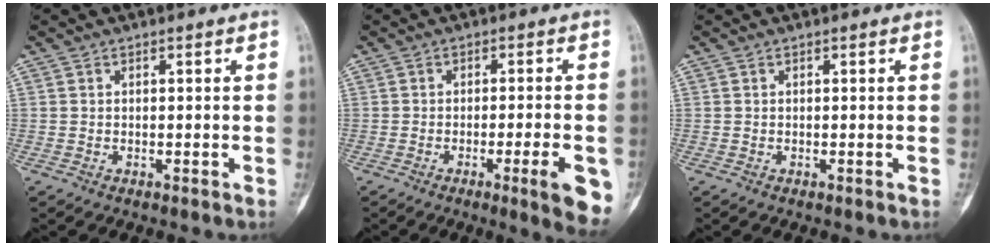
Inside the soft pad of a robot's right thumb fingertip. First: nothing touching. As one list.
[{"total": 9.0, "force": [-3.5, 1.4, 8.2], "torque": [-0.093, -0.002, -0.047]}, {"total": 0.0}]